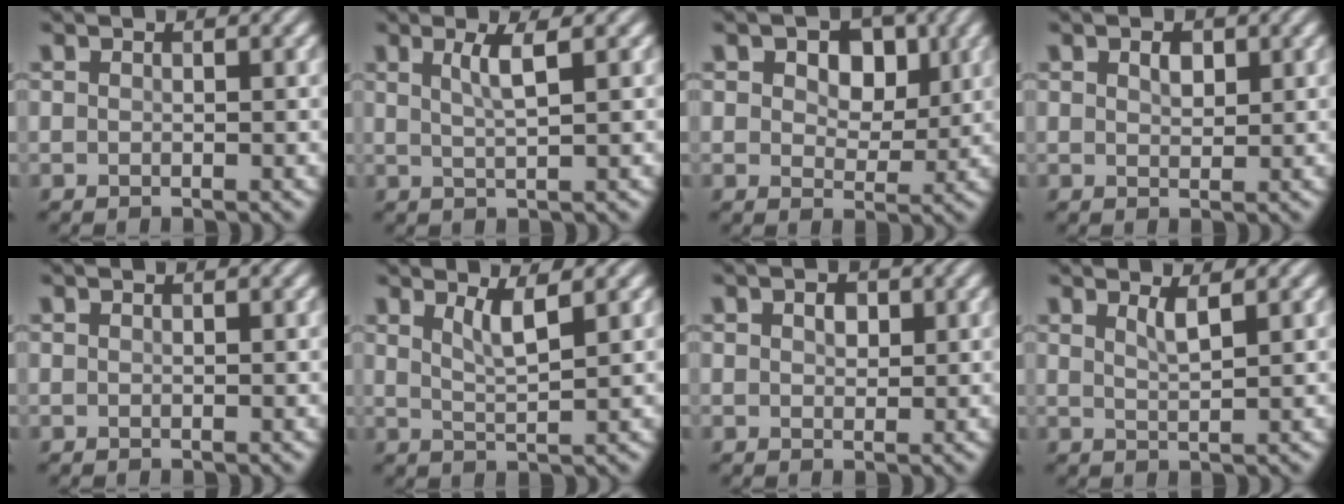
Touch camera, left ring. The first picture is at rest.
{"total": 2.5, "force": [1.0, 0.5, 2.2], "torque": [-0.037, 0.001, 0.016]}
{"total": 5.2, "force": [1.8, 3.4, 3.5], "torque": [-0.050, 0.000, 0.011]}
{"total": 1.4, "force": [0.7, 0.9, 0.9], "torque": [-0.015, 0.001, 0.012]}
{"total": 0.0}
{"total": 2.5, "force": [1.4, 0.5, 2.0], "torque": [-0.030, -0.004, 0.026]}
{"total": 1.5, "force": [0.5, 1.0, 1.0], "torque": [-0.014, 0.001, 0.008]}
{"total": 1.7, "force": [1.0, 0.4, 1.4], "torque": [-0.019, 0.000, 0.014]}